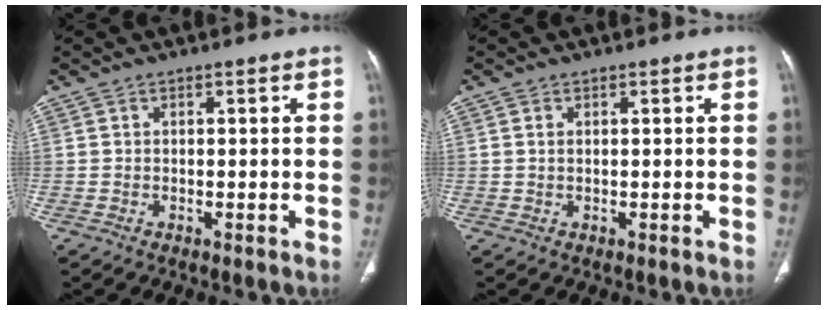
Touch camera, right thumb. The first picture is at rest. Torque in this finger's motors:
{"motor_torque": [-0.70, -0.08, -0.17, -0.02, -0.03]}